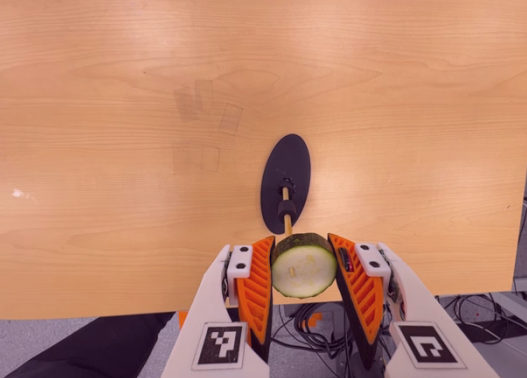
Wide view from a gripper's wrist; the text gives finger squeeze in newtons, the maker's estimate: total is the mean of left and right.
{"total": 14.2, "left": 14.2, "right": 14.3}